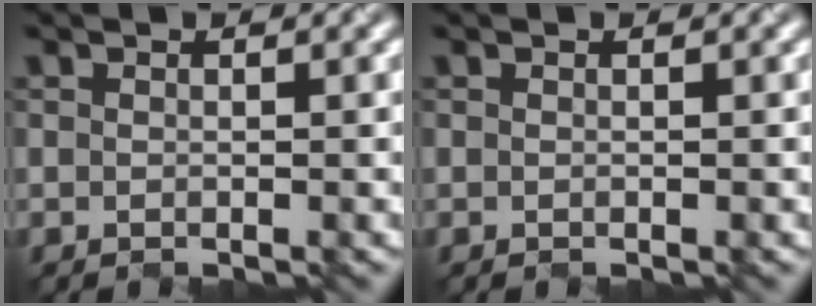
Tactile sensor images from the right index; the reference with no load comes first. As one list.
[{"total": 0.0}]